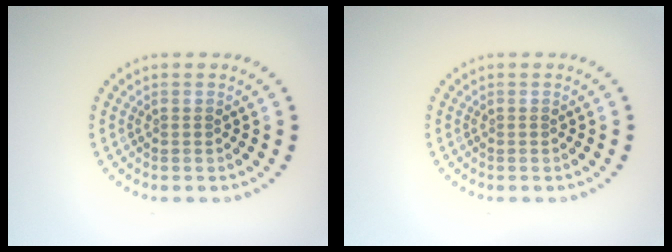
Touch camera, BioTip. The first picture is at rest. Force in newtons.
{"total": 0.0}